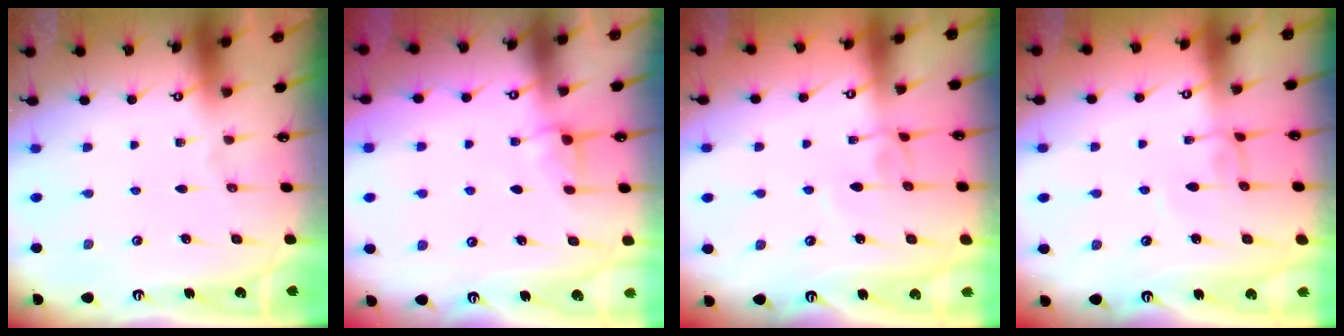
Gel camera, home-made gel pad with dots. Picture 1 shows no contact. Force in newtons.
{"total": 1.7, "press": 1.6, "slide": 0.7}
{"total": 3.8, "press": 3.8, "slide": 0.1}
{"total": 2.9, "press": 2.9, "slide": 0.2}